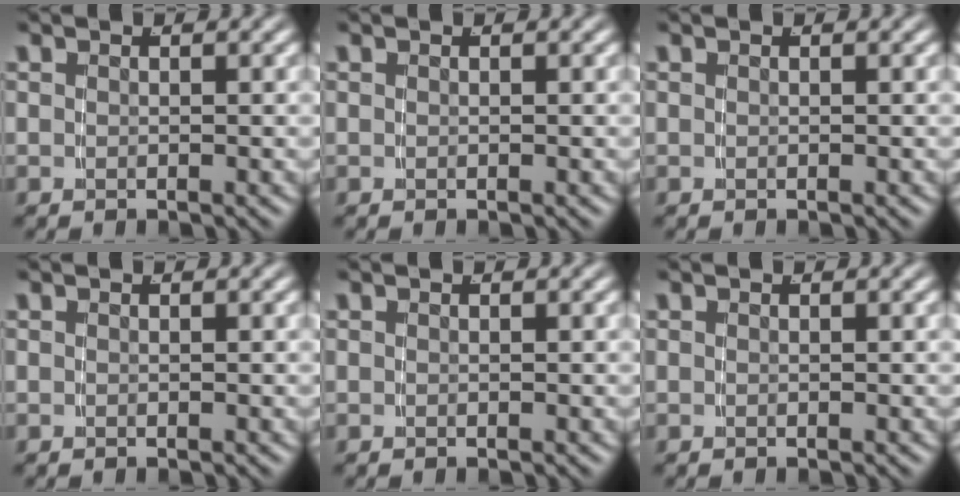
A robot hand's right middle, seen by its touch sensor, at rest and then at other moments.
{"total": 0.0}
{"total": 0.0}
{"total": 0.0}
{"total": 0.0}
{"total": 0.0}